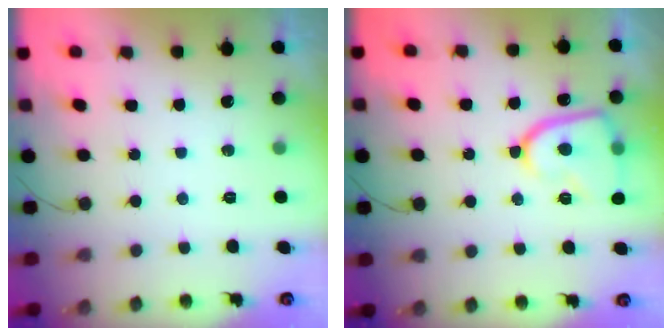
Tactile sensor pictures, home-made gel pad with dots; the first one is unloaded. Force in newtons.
{"total": 13.7, "press": 13.6, "slide": 1.4}